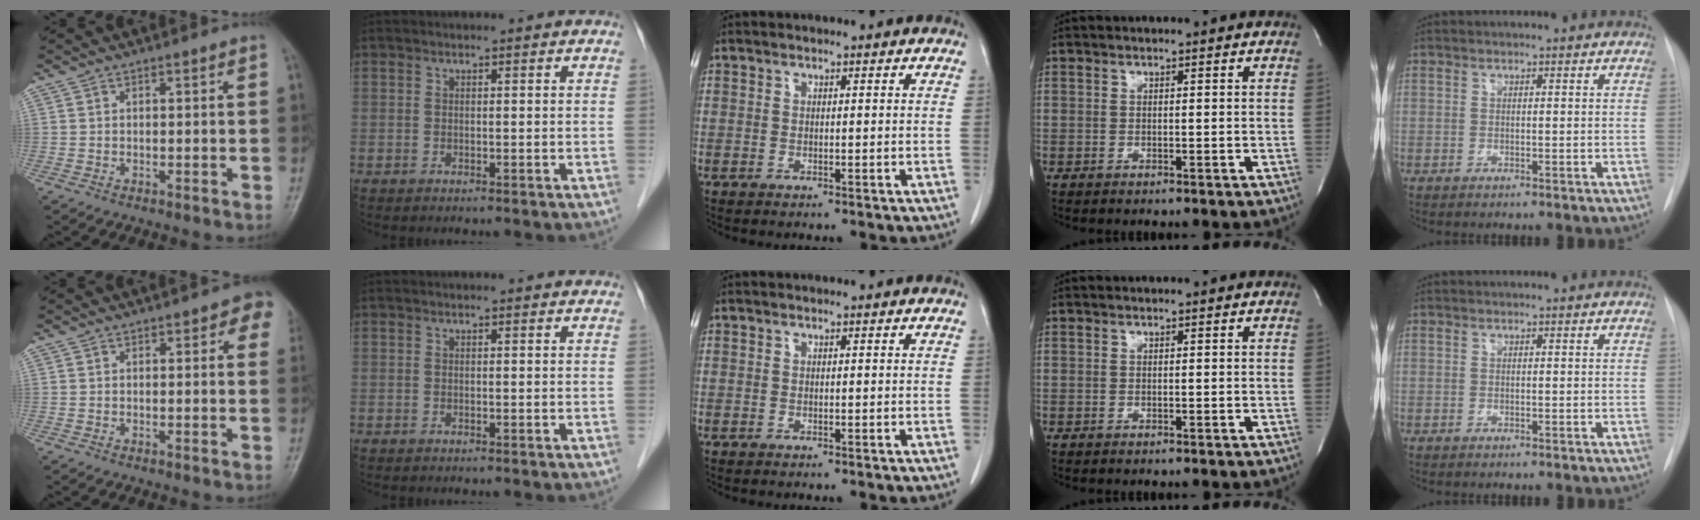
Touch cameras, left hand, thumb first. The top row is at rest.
{"thumb": {"total": 4.6, "force": [2.2, 2.5, 3.2], "torque": [0.006, -0.003, 0.017]}, "index": {"total": 1.1, "force": [1.0, 0.3, 0.3], "torque": [-0.010, 0.001, 0.005]}}